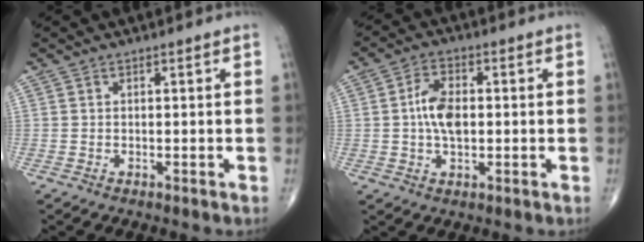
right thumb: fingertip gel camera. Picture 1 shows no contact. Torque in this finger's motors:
{"motor_torque": [1.27, 0.97, 0.42, -0.58, 0.05]}